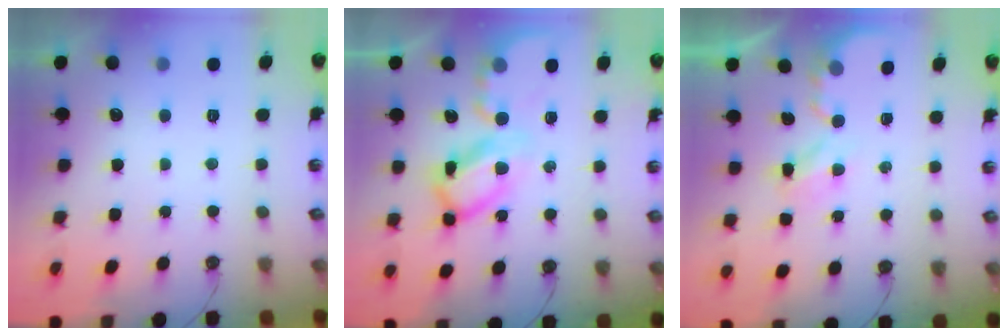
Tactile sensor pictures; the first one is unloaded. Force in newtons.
{"total": 13.7, "press": 13.6, "slide": 1.5}
{"total": 2.8, "press": 2.8, "slide": 0.4}